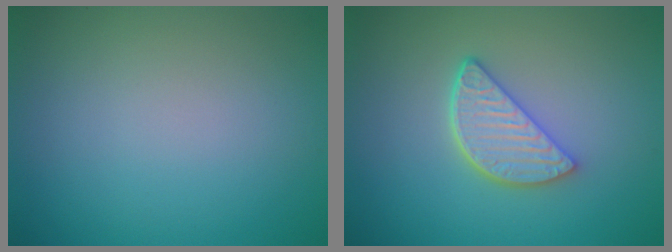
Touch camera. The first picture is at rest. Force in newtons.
{"total": 4.0, "press": 3.2, "slide": 2.5}